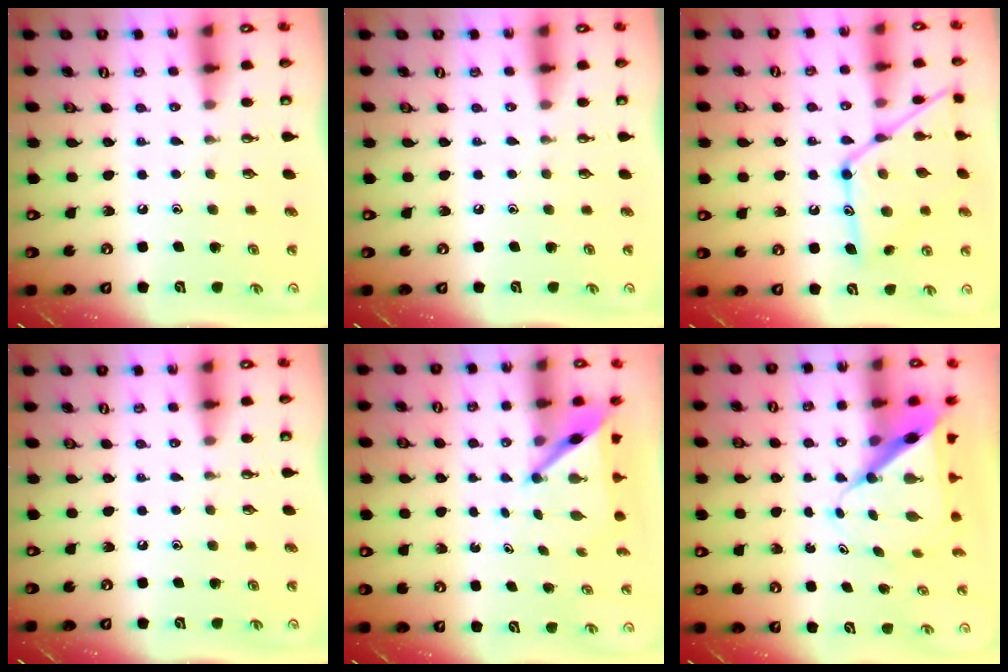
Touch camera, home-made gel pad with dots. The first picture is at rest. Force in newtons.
{"total": 0.0}
{"total": 17.2, "press": 17.1, "slide": 1.4}
{"total": 0.0}
{"total": 5.0, "press": 4.9, "slide": 0.5}
{"total": 9.1, "press": 9.1, "slide": 0.5}